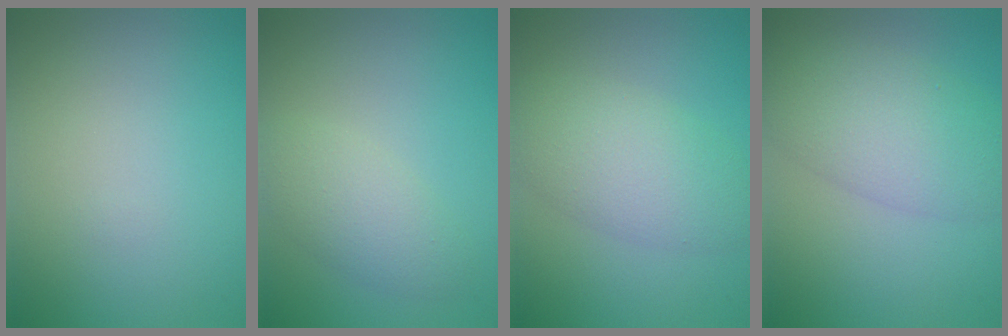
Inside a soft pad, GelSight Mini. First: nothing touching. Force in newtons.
{"total": 3.0, "press": 3.0, "slide": 0.1}
{"total": 3.8, "press": 3.8, "slide": 0.3}
{"total": 6.1, "press": 6.1, "slide": 0.2}